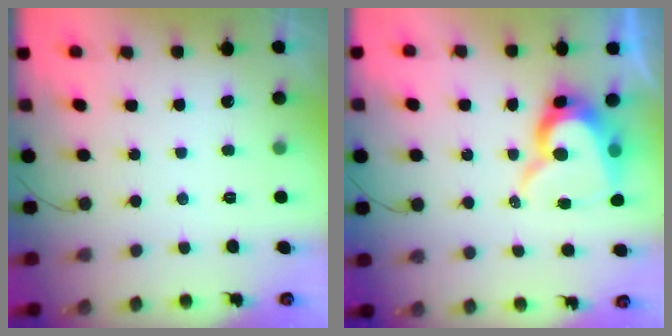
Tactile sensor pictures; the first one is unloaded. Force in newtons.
{"total": 12.7, "press": 12.7, "slide": 1.2}